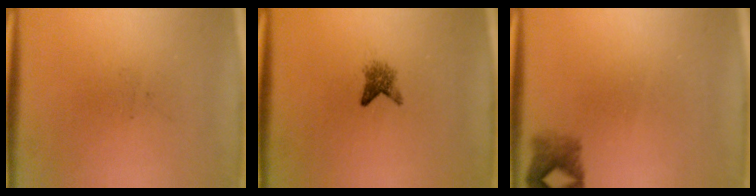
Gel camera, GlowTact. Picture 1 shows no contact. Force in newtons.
{"total": 2.1}
{"total": 2.0}